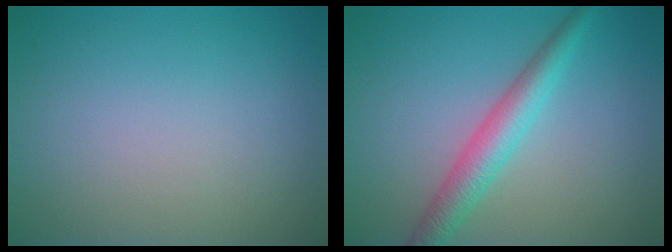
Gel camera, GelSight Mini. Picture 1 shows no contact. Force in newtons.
{"total": 3.6, "press": 3.6, "slide": 0.1}